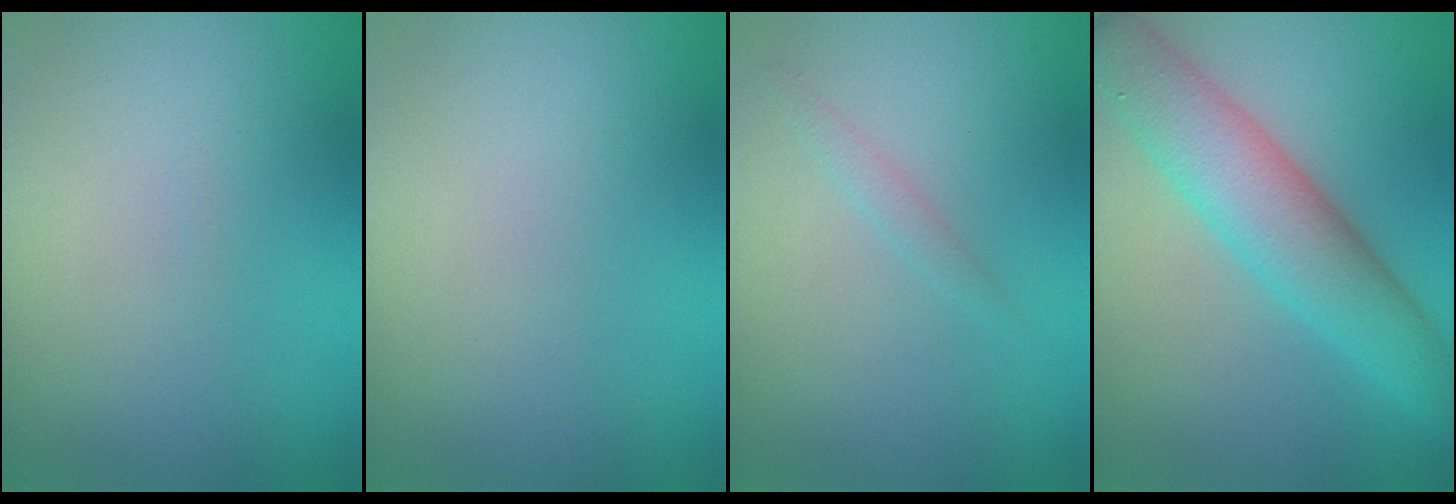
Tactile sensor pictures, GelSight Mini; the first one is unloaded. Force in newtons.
{"total": 0.0}
{"total": 1.0, "press": 1.0, "slide": 0.1}
{"total": 6.9, "press": 6.9, "slide": 0.0}